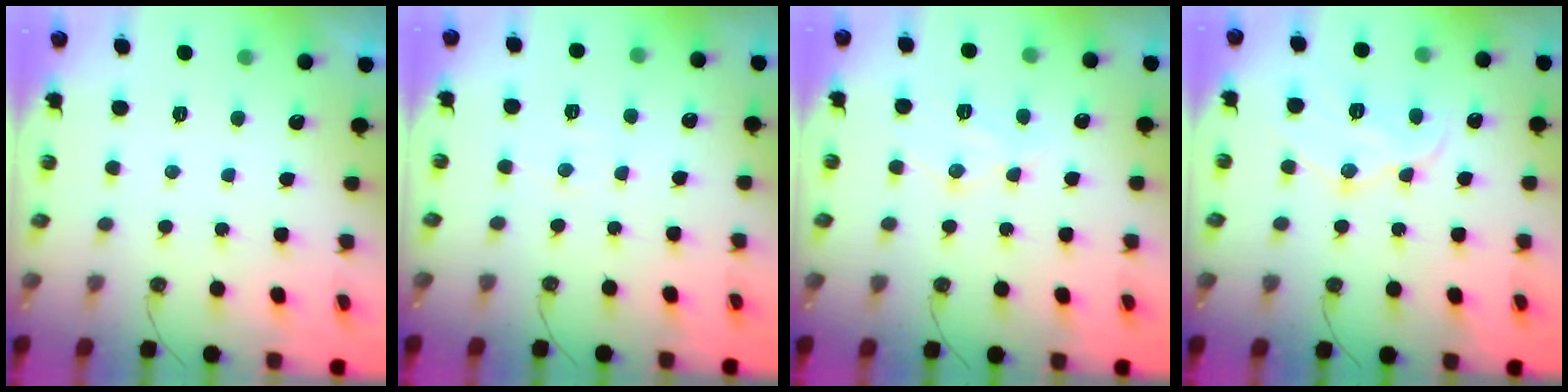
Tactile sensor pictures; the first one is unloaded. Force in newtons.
{"total": 4.3, "press": 4.3, "slide": 0.7}
{"total": 11.1, "press": 11.0, "slide": 0.9}
{"total": 12.4, "press": 12.4, "slide": 1.1}